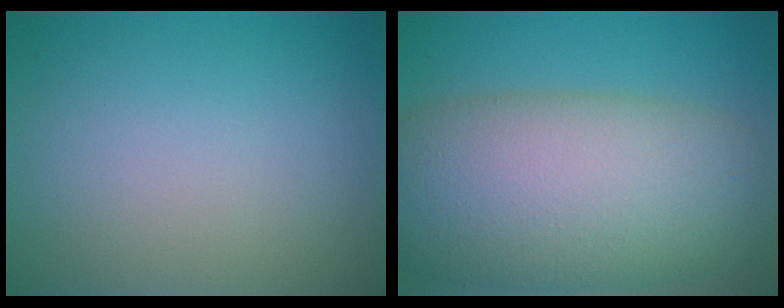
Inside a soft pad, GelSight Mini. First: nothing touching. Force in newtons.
{"total": 13.6, "press": 13.6, "slide": 0.4}